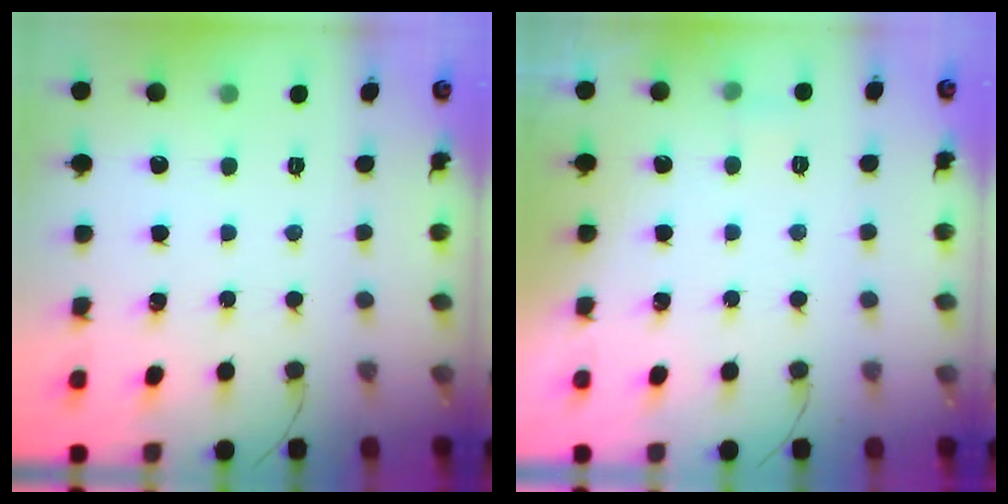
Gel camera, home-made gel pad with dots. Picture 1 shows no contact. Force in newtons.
{"total": 3.1, "press": 3.0, "slide": 0.8}